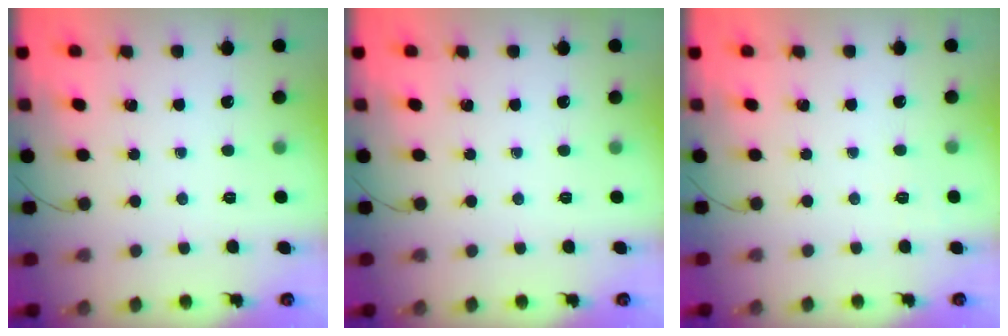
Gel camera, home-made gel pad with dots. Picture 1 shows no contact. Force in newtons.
{"total": 0.0}
{"total": 6.7, "press": 6.4, "slide": 1.8}